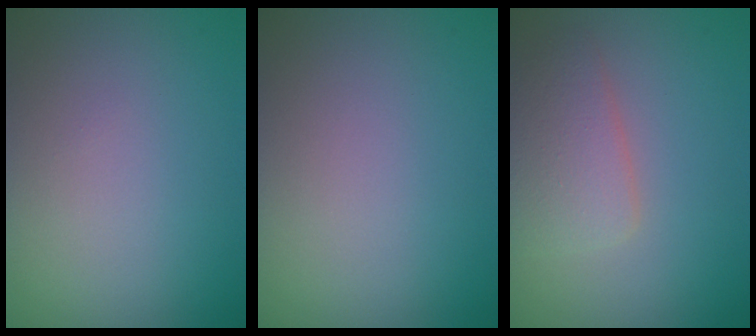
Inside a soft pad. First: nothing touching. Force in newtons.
{"total": 0.0}
{"total": 3.2, "press": 3.1, "slide": 0.2}